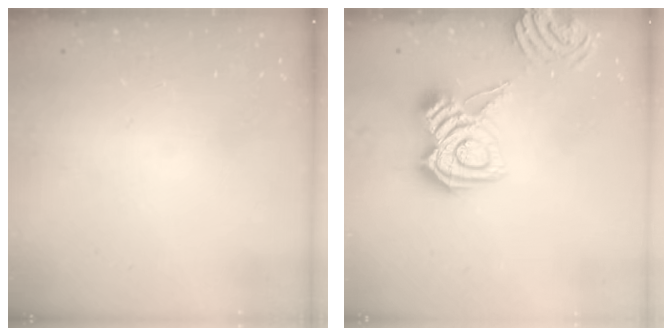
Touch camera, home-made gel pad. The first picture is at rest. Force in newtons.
{"total": 11.2, "press": 11.1, "slide": 0.8}